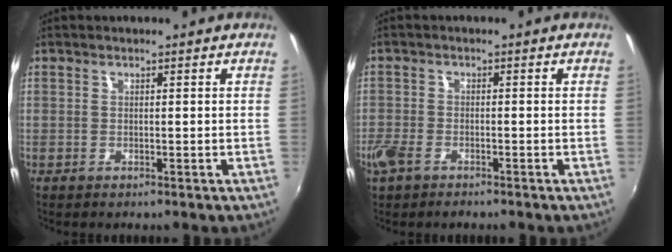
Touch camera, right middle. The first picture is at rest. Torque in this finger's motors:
{"motor_torque": [0.99, -0.90, 0.23, 0.13]}